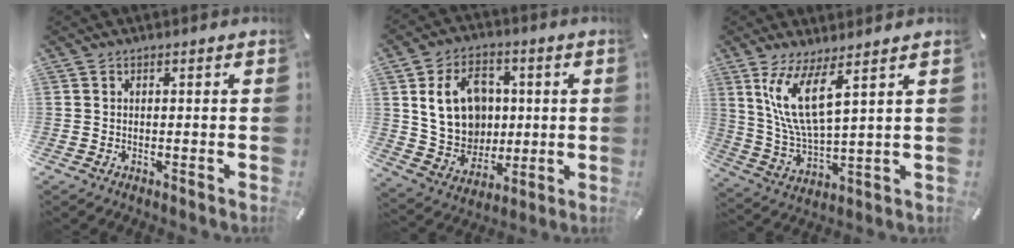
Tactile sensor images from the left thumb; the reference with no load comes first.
{"total": 14.6, "force": [2.3, 12.2, 7.5], "torque": [-0.144, 0.011, 0.050]}
{"total": 11.8, "force": [6.2, 3.4, 9.4], "torque": [-0.216, -0.018, 0.112]}